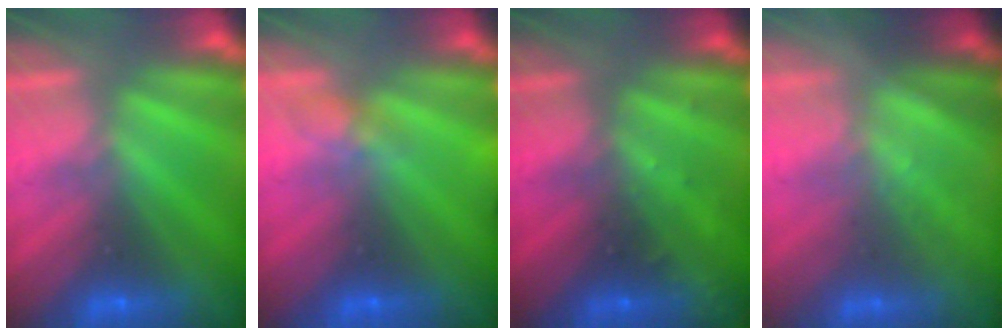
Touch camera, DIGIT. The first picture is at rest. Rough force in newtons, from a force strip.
{"total": 3.5}
{"total": 2.8}
{"total": 1.2}